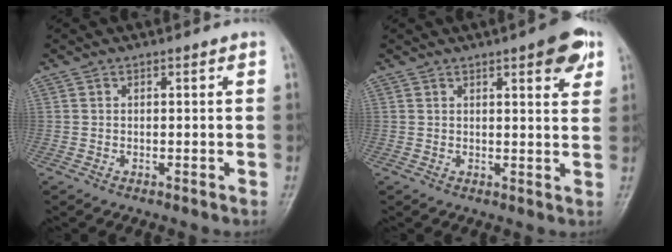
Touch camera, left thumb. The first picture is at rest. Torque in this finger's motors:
{"motor_torque": [1.00, 0.76, 0.55, -0.70, 0.01]}